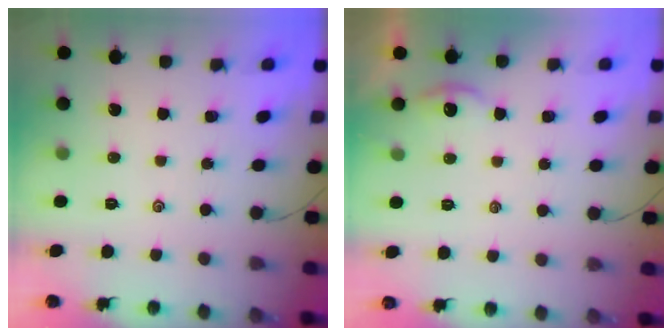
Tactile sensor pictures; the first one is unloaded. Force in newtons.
{"total": 2.6, "press": 2.6, "slide": 0.3}